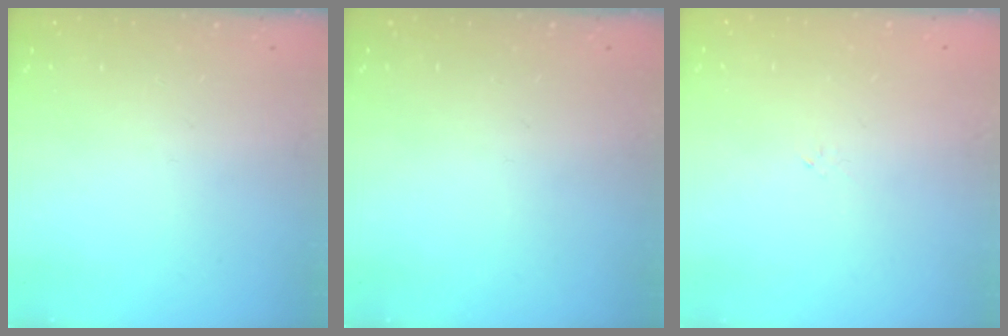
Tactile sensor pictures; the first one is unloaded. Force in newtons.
{"total": 0.0}
{"total": 0.0}